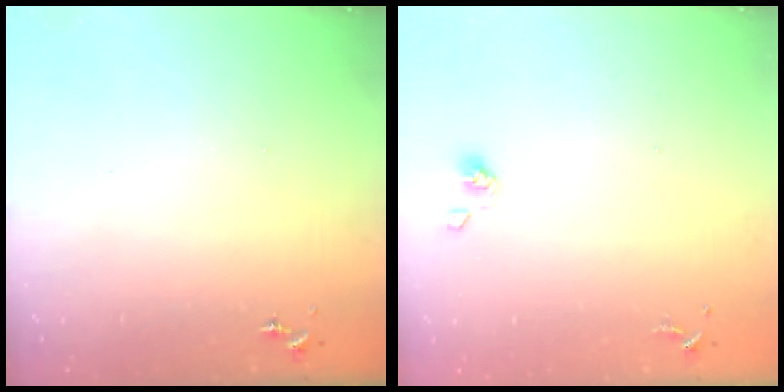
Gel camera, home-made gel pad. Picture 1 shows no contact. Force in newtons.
{"total": 4.6, "press": 4.1, "slide": 2.2}